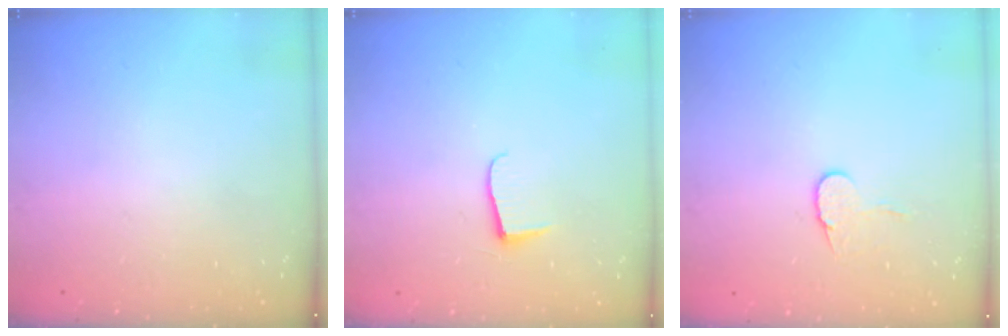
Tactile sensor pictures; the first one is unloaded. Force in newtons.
{"total": 5.1, "press": 5.0, "slide": 0.6}
{"total": 7.3, "press": 7.3, "slide": 0.4}